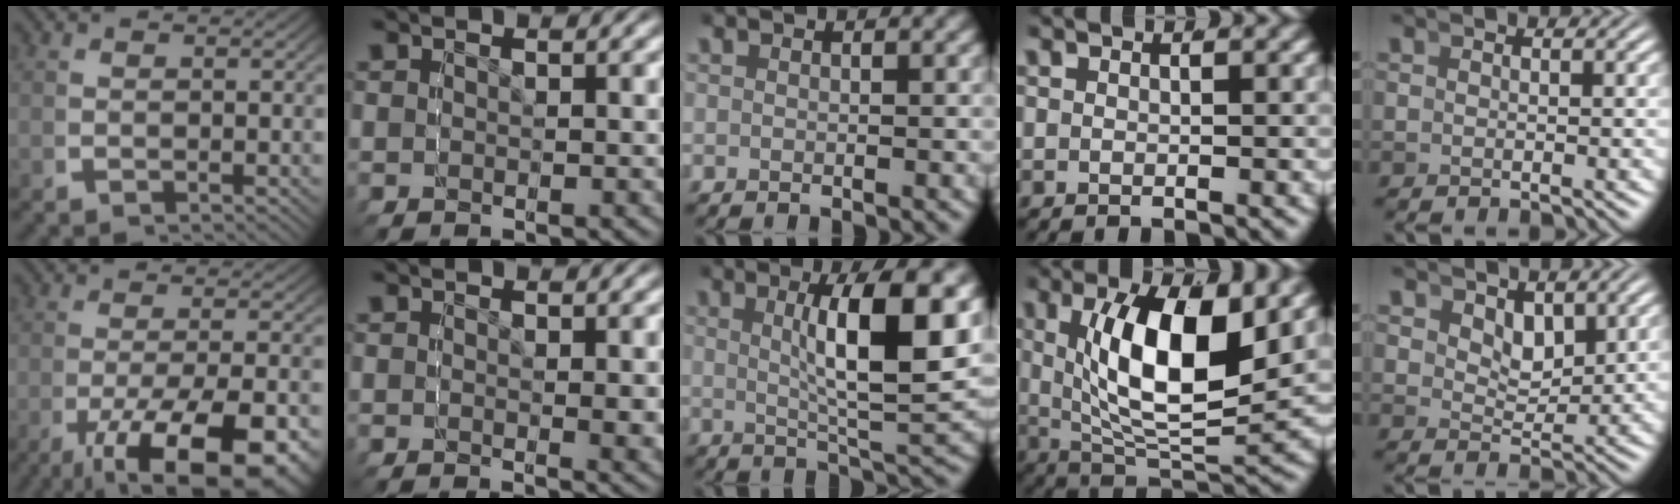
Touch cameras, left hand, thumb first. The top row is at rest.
{"thumb": {"total": 11.1, "force": [-4.4, 5.2, 8.7], "torque": [-0.155, -0.042, -0.042]}, "index": {"total": 1.1, "force": [0.5, 0.0, 0.9], "torque": [-0.006, -0.004, 0.007]}, "middle": {"total": 8.1, "force": [1.7, 1.6, 7.8], "torque": [-0.123, 0.000, 0.029]}, "ring": {"total": 11.1, "force": [2.0, 5.0, 9.7], "torque": [-0.174, -0.019, 0.048]}, "little": {"total": 2.2, "force": [2.0, 0.4, 1.0], "torque": [-0.002, -0.011, 0.042]}}